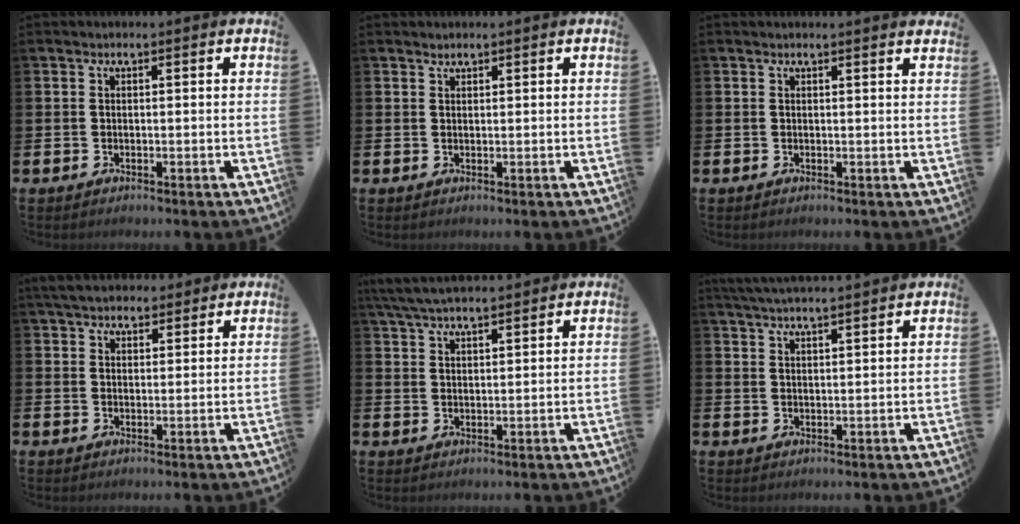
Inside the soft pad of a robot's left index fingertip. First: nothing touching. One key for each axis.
{"total": 0.9, "fx": 0.8, "fy": 0.3, "fz": -0.1, "tx": 0.017, "ty": -0.004, "tz": 0.012}
{"total": 0.6, "fx": 0.6, "fy": -0.1, "fz": 0.0, "tx": 0.004, "ty": -0.003, "tz": 0.011}
{"total": 4.9, "fx": 4.5, "fy": 1.5, "fz": 1.0, "tx": -0.026, "ty": -0.017, "tz": 0.083}
{"total": 5.1, "fx": 4.8, "fy": 0.6, "fz": 1.6, "tx": -0.045, "ty": -0.018, "tz": 0.089}
{"total": 4.0, "fx": 4.0, "fy": -0.4, "fz": 0.6, "tx": -0.018, "ty": -0.017, "tz": 0.071}